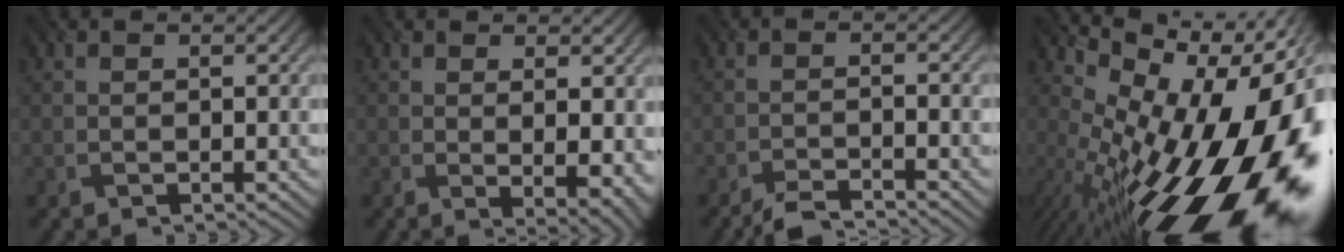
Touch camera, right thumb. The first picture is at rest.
{"total": 4.5, "force": [0.5, 1.4, 4.2], "torque": [-0.063, -0.011, 0.017]}
{"total": 4.1, "force": [-3.5, 0.5, 2.1], "torque": [-0.037, 0.004, -0.071]}
{"total": 21.8, "force": [-4.2, 10.4, 18.7], "torque": [-0.274, -0.038, -0.065]}